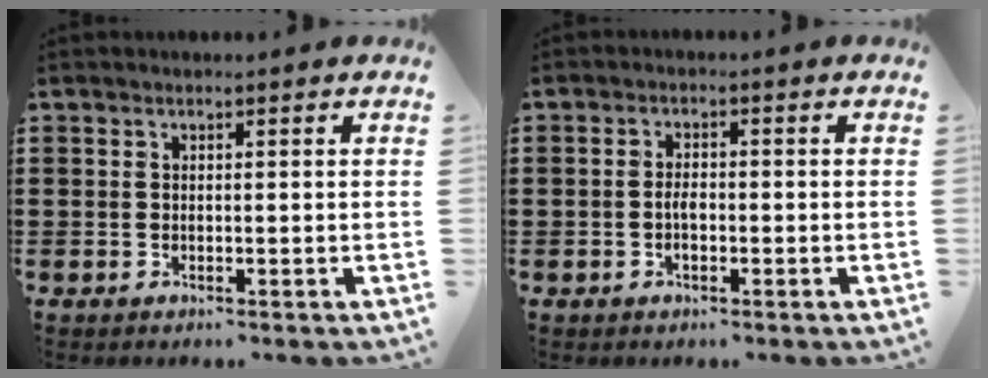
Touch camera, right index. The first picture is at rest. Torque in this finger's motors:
{"motor_torque": [1.42, 0.72, 0.22, 0.01]}